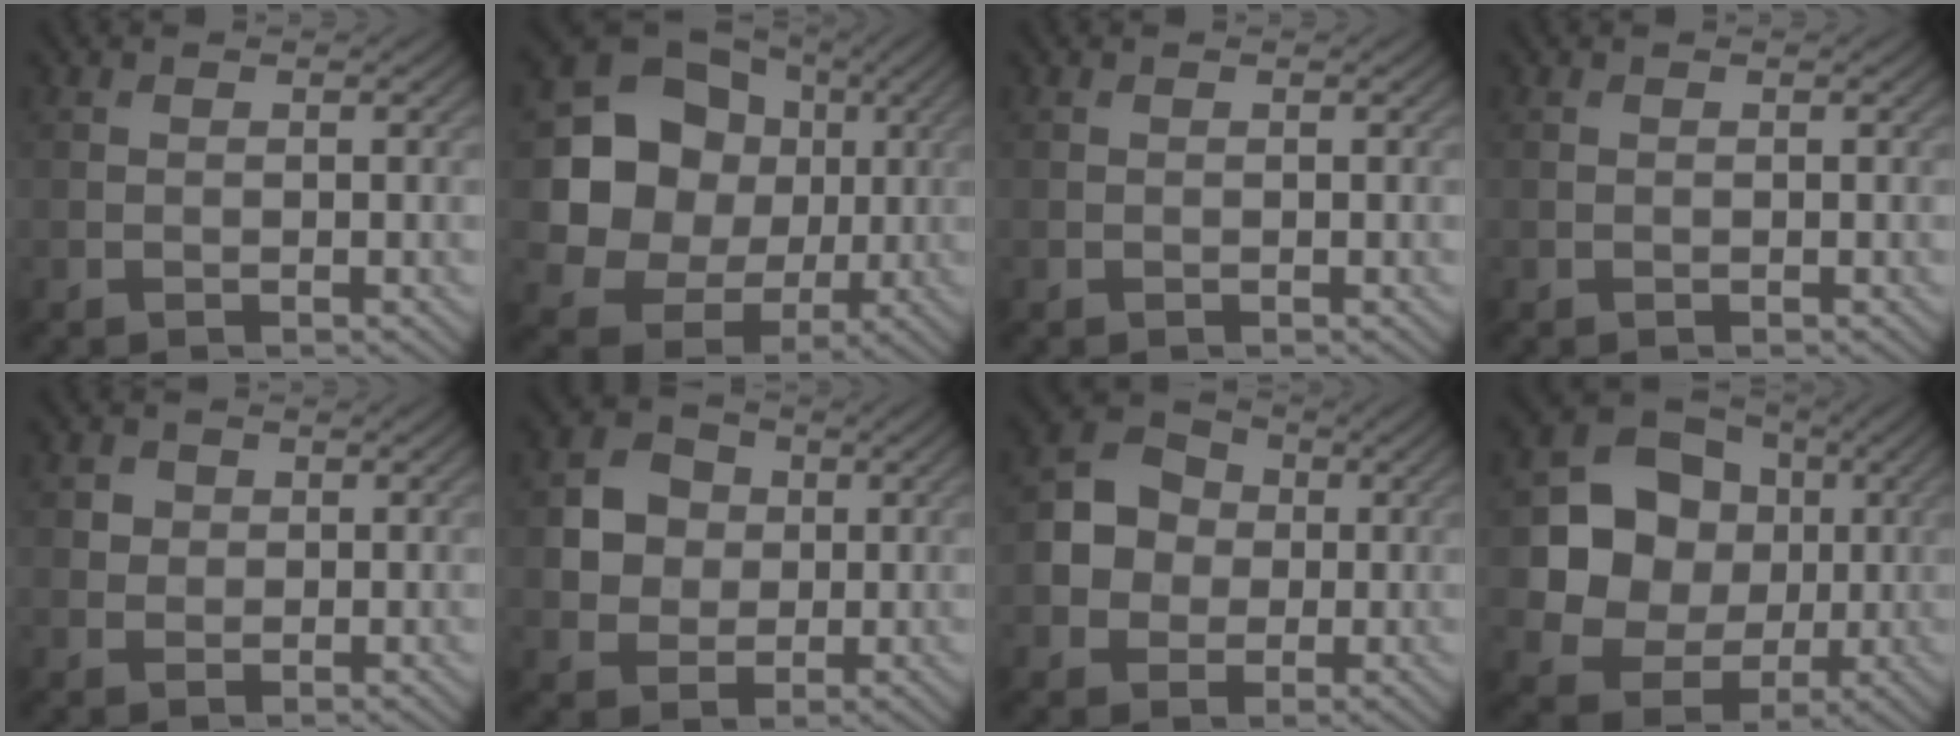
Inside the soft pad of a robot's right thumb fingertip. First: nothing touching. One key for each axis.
{"total": 13.7, "fx": 1.4, "fy": 12.0, "fz": 6.4, "tx": -0.148, "ty": -0.006, "tz": 0.017}
{"total": 0.0}
{"total": 0.0}
{"total": 2.0, "fx": 0.6, "fy": 1.8, "fz": 0.6, "tx": -0.012, "ty": -0.007, "tz": 0.012}
{"total": 5.7, "fx": 0.8, "fy": 5.0, "fz": 2.5, "tx": -0.064, "ty": 0.007, "tz": 0.002}
{"total": 6.4, "fx": -0.1, "fy": 5.7, "fz": 3.0, "tx": -0.064, "ty": 0.003, "tz": -0.013}
{"total": 11.7, "fx": 1.1, "fy": 10.1, "fz": 5.7, "tx": -0.114, "ty": -0.001, "tz": 0.008}